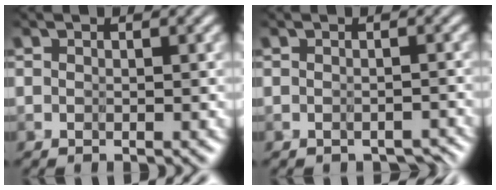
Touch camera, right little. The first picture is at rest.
{"total": 1.9, "force": [-1.6, 0.9, 0.1], "torque": [0.015, 0.006, -0.024]}